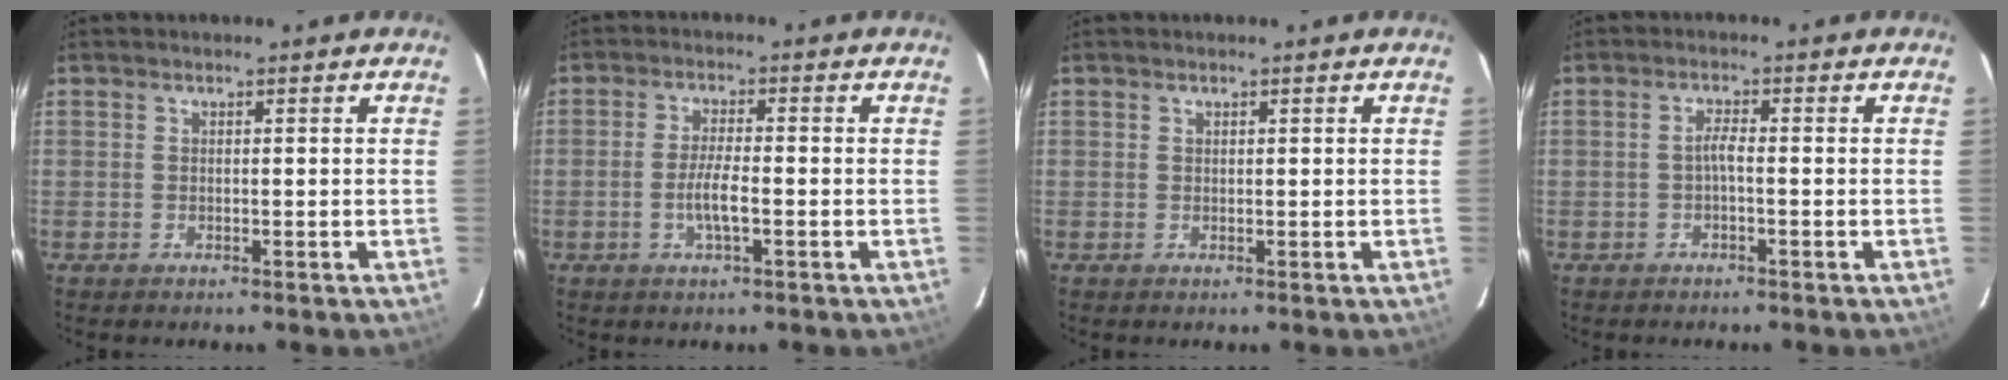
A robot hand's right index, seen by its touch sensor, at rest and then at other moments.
{"total": 4.5, "force": [-1.4, 0.5, 4.3], "torque": [-0.084, -0.002, -0.027]}
{"total": 0.0}
{"total": 1.6, "force": [-0.6, 0.2, 1.5], "torque": [-0.029, 0.006, -0.013]}